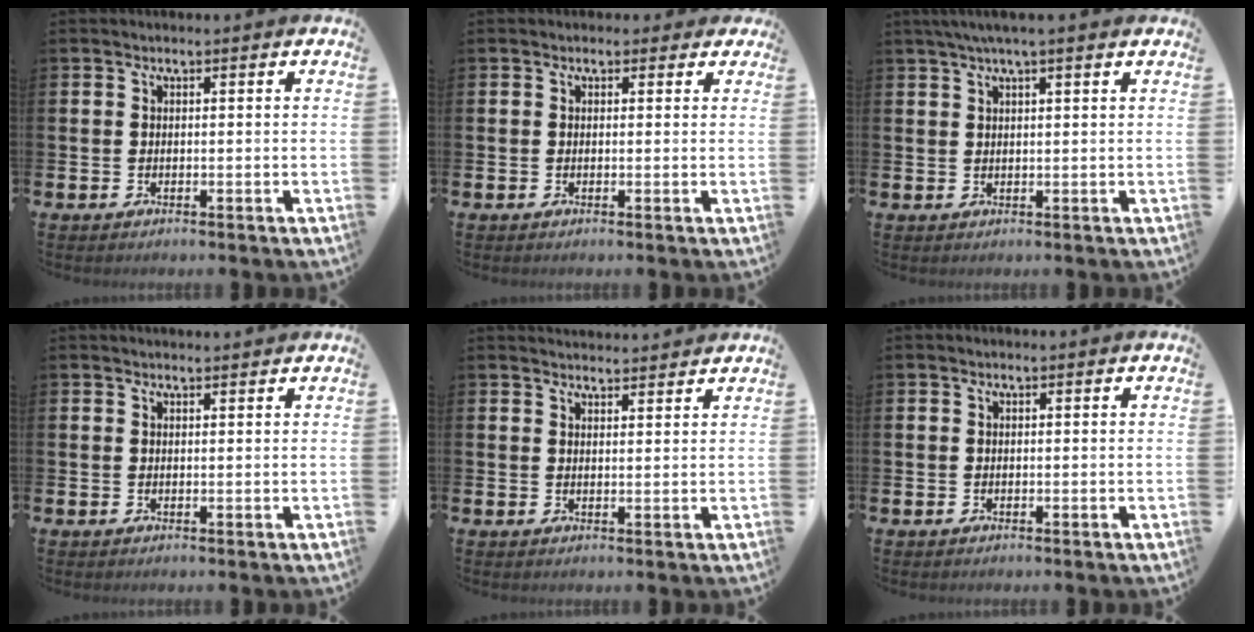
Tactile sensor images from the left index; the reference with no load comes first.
{"total": 1.0, "force": [0.4, 0.9, 0.1], "torque": [0.000, 0.009, 0.005]}
{"total": 2.9, "force": [2.2, 0.0, 1.8], "torque": [-0.035, 0.000, 0.039]}
{"total": 0.8, "force": [0.8, 0.0, 0.1], "torque": [0.009, -0.004, 0.012]}
{"total": 2.5, "force": [2.5, 0.3, -0.1], "torque": [0.010, -0.017, 0.043]}
{"total": 0.0}